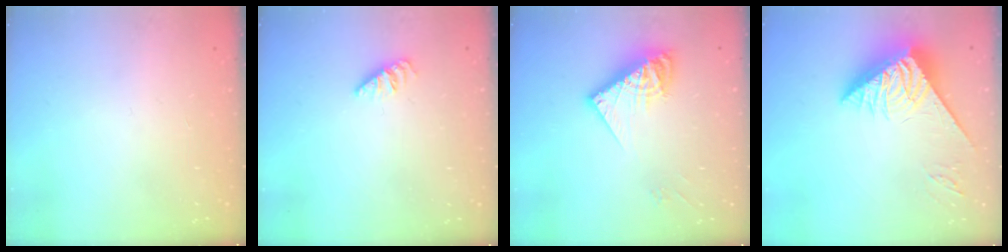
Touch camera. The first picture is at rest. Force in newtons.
{"total": 0.0}
{"total": 10.9, "press": 10.9, "slide": 0.4}
{"total": 8.0, "press": 7.5, "slide": 3.0}